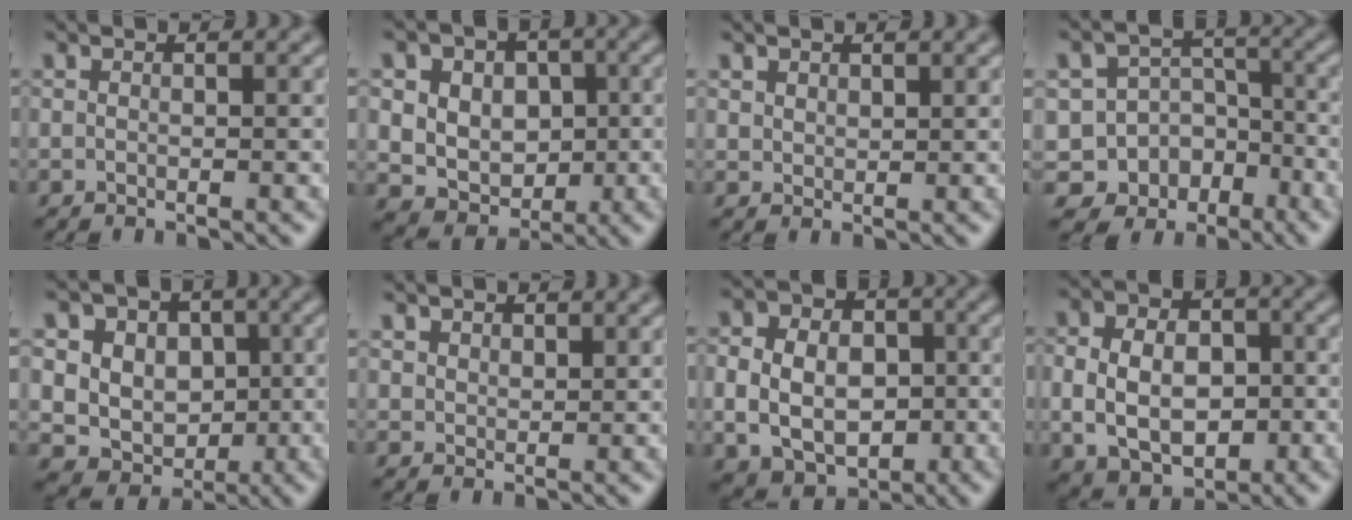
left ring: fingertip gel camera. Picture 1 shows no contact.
{"total": 9.8, "force": [2.1, 8.2, 4.9], "torque": [-0.089, 0.026, 0.029]}
{"total": 1.3, "force": [1.0, 0.8, 0.2], "torque": [-0.005, -0.001, 0.021]}
{"total": 10.1, "force": [-6.1, 7.7, 2.1], "torque": [-0.023, -0.011, -0.103]}
{"total": 10.1, "force": [2.7, 8.7, 4.4], "torque": [-0.083, 0.017, 0.037]}
{"total": 1.9, "force": [1.5, 1.1, 0.3], "torque": [-0.016, -0.009, 0.034]}
{"total": 10.6, "force": [-0.4, 8.8, 5.9], "torque": [-0.098, 0.010, -0.023]}
{"total": 8.6, "force": [-0.7, 6.5, 5.5], "torque": [-0.085, 0.001, -0.015]}